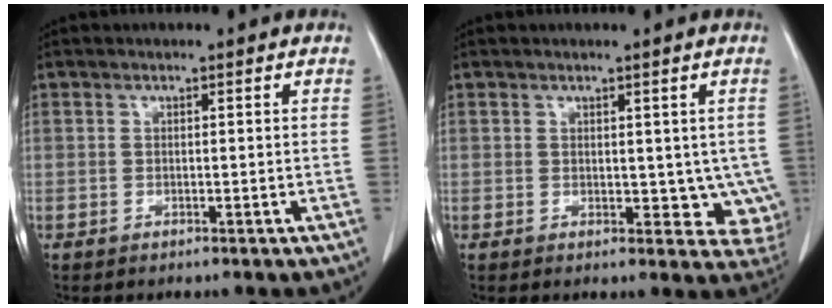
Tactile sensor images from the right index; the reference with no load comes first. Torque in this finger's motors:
{"motor_torque": [-0.17, 0.13, 0.03, 0.00]}